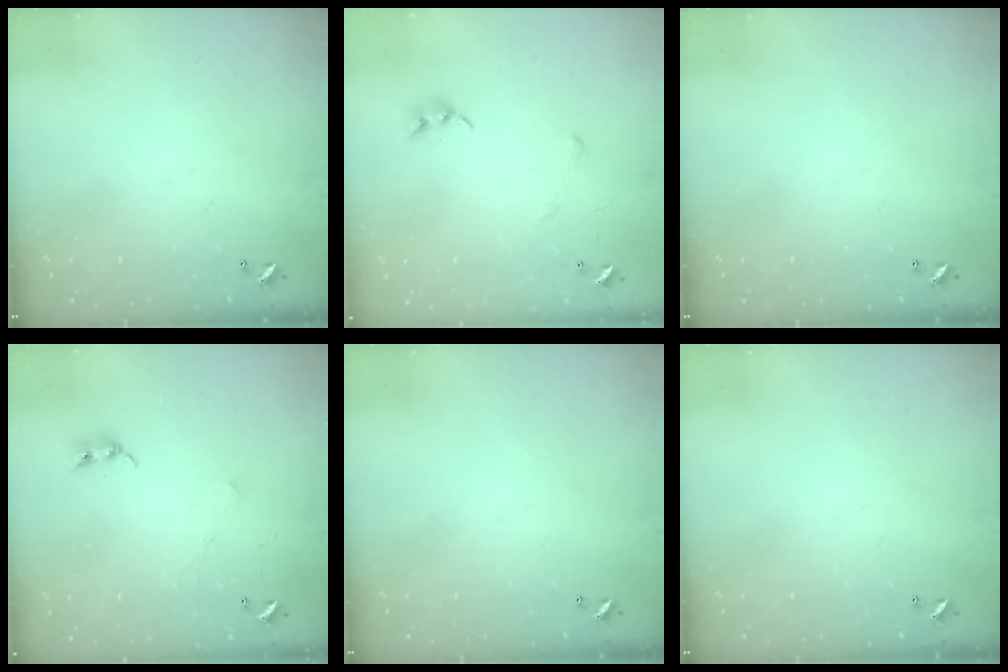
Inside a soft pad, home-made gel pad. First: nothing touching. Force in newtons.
{"total": 4.7, "press": 4.7, "slide": 0.6}
{"total": 0.0}
{"total": 2.4, "press": 2.3, "slide": 0.4}
{"total": 0.0}
{"total": 0.0}